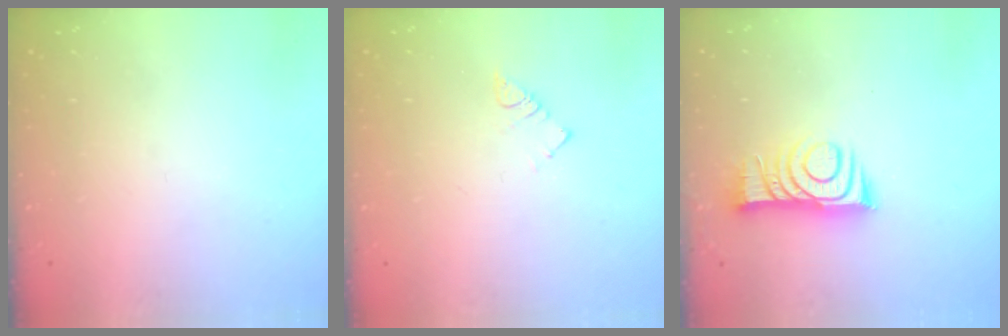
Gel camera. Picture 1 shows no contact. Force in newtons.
{"total": 3.6, "press": 3.6, "slide": 0.2}
{"total": 10.2, "press": 10.2, "slide": 0.4}